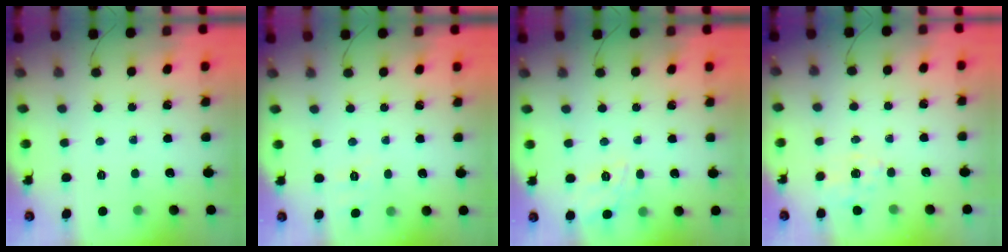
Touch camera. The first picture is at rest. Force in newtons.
{"total": 6.7, "press": 6.5, "slide": 1.8}
{"total": 12.8, "press": 12.8, "slide": 0.6}
{"total": 1.5, "press": 1.1, "slide": 1.0}